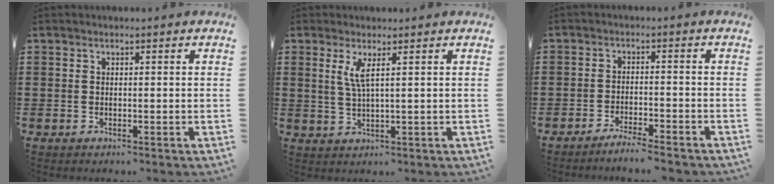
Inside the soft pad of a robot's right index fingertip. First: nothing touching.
{"total": 3.3, "force": [1.3, 0.0, 3.0], "torque": [-0.067, -0.004, 0.022]}
{"total": 3.0, "force": [-2.9, -0.3, 0.8], "torque": [-0.016, 0.000, -0.058]}